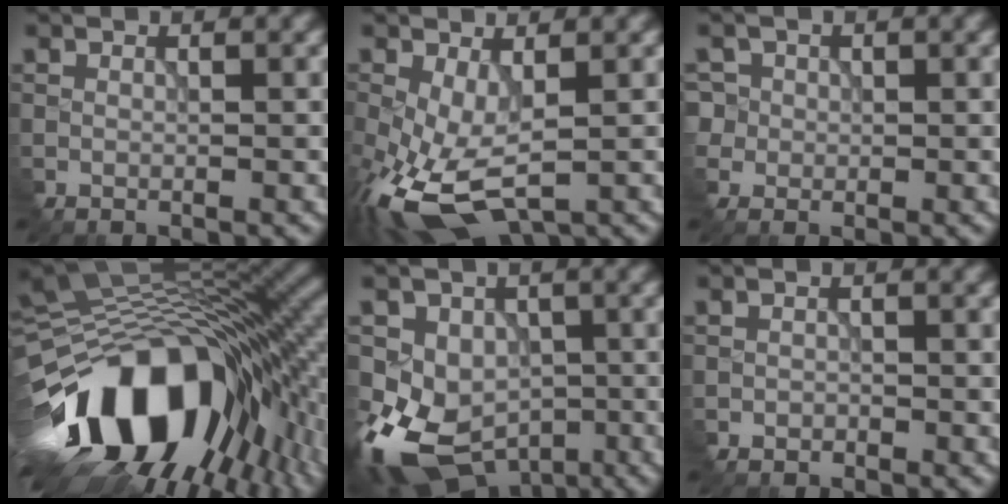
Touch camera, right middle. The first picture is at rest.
{"total": 7.9, "force": [-2.4, 3.9, 6.4], "torque": [-0.161, -0.018, -0.038]}
{"total": 2.2, "force": [0.3, 2.2, 0.2], "torque": [-0.010, 0.002, 0.002]}
{"total": 17.9, "force": [-6.9, 10.1, 13.1], "torque": [-0.228, -0.003, -0.117]}
{"total": 10.8, "force": [-4.9, 8.3, 4.9], "torque": [-0.086, -0.018, -0.073]}
{"total": 0.9, "force": [-0.6, 0.6, 0.0], "torque": [-0.001, -0.003, -0.010]}